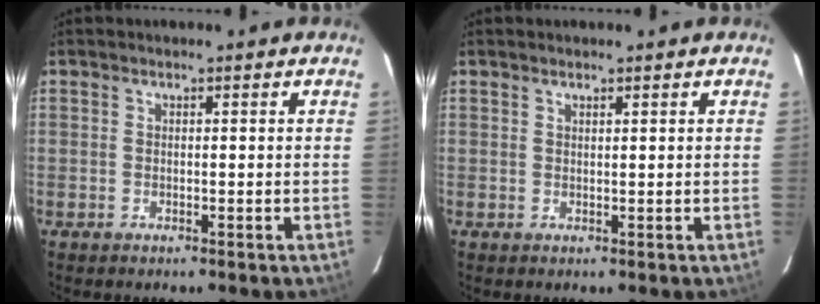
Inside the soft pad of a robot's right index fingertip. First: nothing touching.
{"total": 0.8, "force": [0.7, 0.0, 0.4], "torque": [-0.007, -0.001, 0.012]}